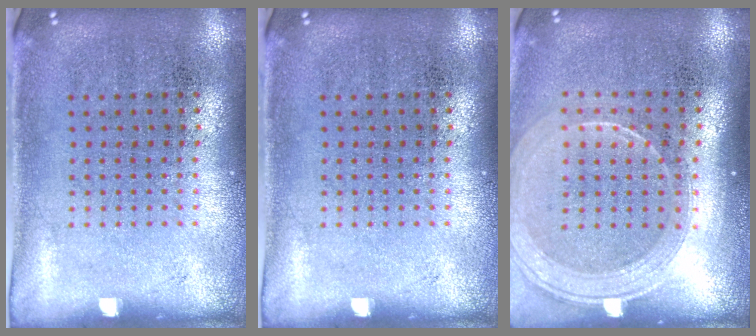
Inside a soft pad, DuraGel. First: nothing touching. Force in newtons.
{"total": 0.0}
{"total": 1.8, "press": 1.6, "slide": 0.7}